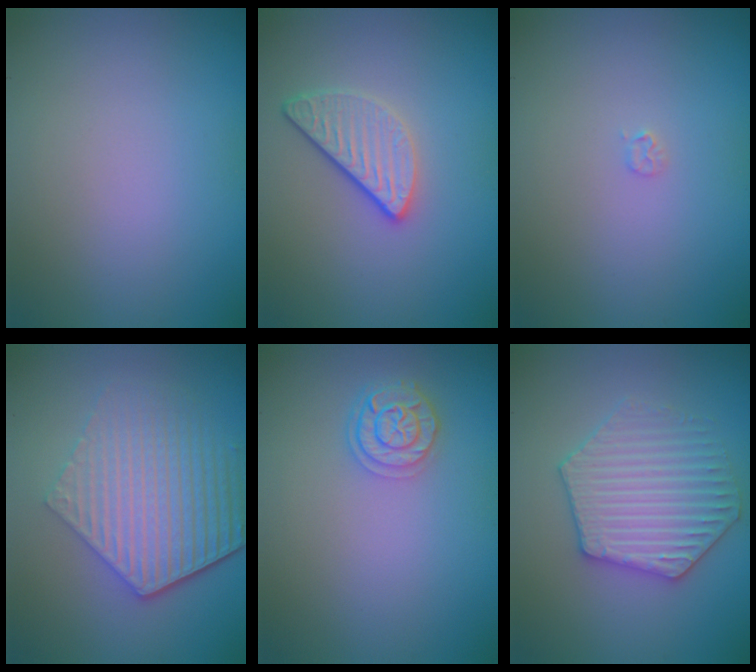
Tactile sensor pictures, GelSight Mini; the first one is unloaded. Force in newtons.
{"total": 2.9, "press": 2.3, "slide": 1.7}
{"total": 0.5, "press": 0.5, "slide": 0.1}
{"total": 6.2, "press": 4.5, "slide": 4.2}
{"total": 2.5, "press": 2.1, "slide": 1.3}
{"total": 4.1, "press": 4.1, "slide": 0.7}